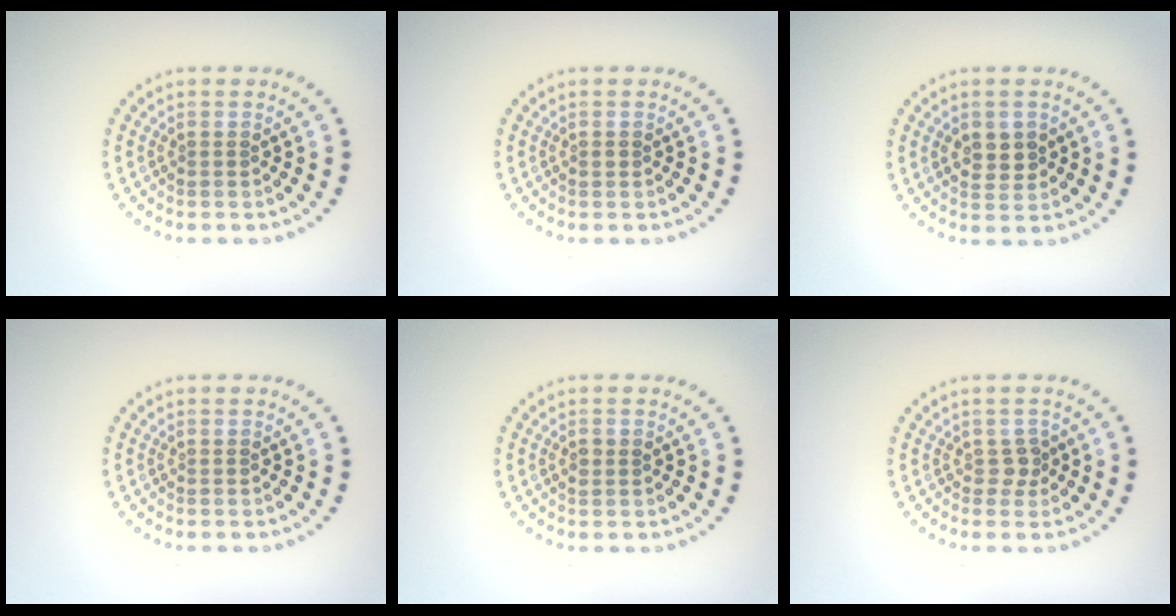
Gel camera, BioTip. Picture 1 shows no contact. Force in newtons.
{"total": 0.6, "press": 0.6, "slide": 0.1}
{"total": 2.6, "press": 2.6, "slide": 0.6}
{"total": 0.0}
{"total": 1.1, "press": 1.1, "slide": 0.2}
{"total": 1.3, "press": 1.0, "slide": 0.8}